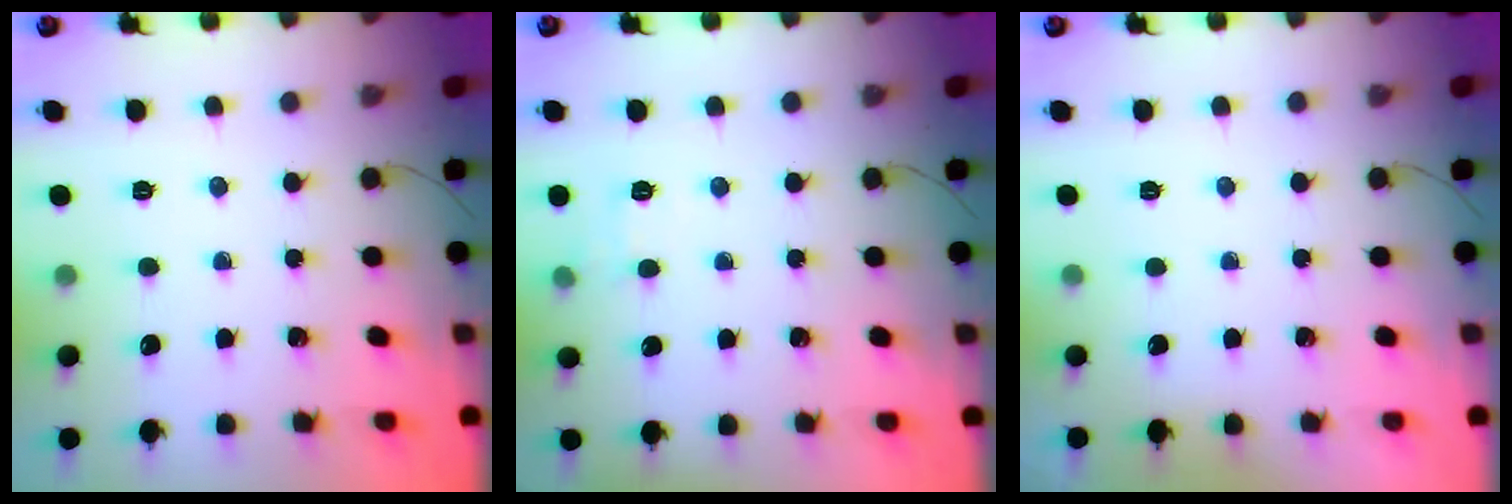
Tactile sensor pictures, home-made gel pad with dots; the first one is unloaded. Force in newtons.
{"total": 5.3, "press": 5.1, "slide": 1.5}
{"total": 1.9, "press": 1.9, "slide": 0.3}